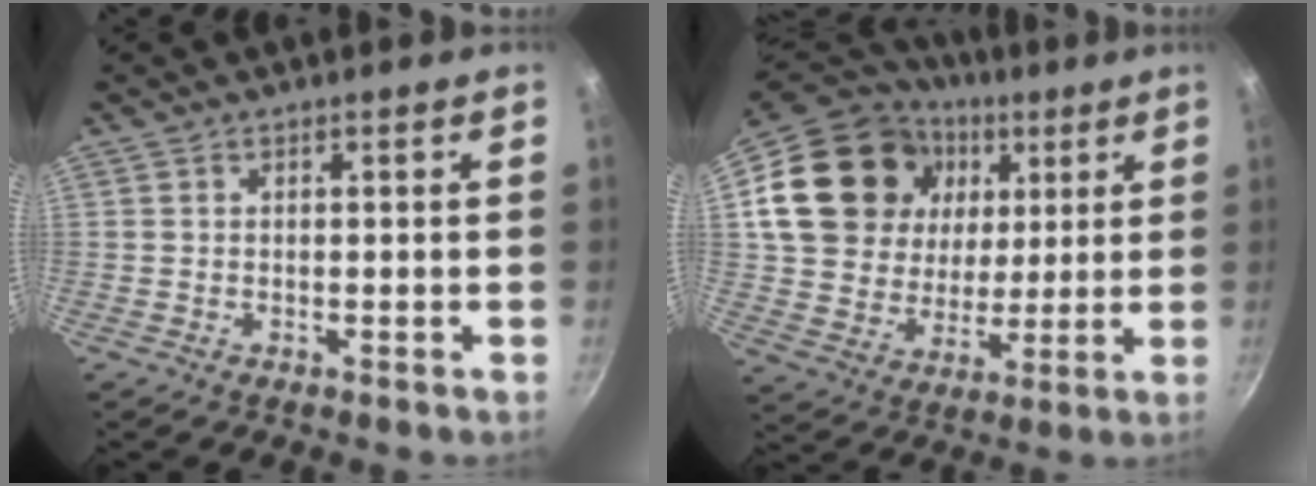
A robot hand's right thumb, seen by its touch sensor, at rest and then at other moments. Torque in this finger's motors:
{"motor_torque": [0.45, 3.75, 1.20, 0.15, 0.17]}